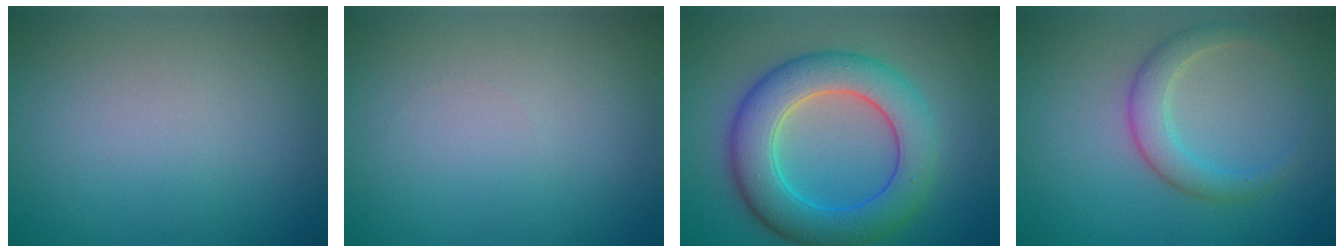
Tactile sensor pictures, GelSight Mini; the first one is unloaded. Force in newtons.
{"total": 0.0}
{"total": 7.6, "press": 7.6, "slide": 0.1}
{"total": 2.7, "press": 2.7, "slide": 0.2}